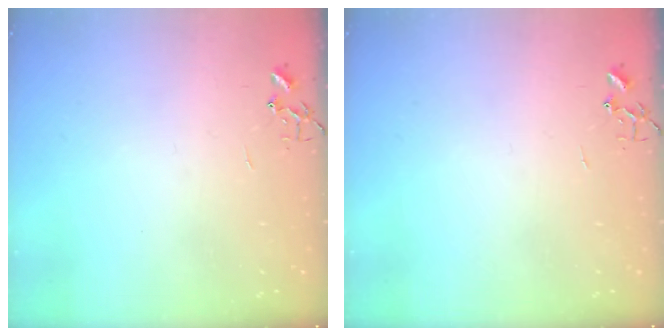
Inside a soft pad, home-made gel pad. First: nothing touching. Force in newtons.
{"total": 0.0}